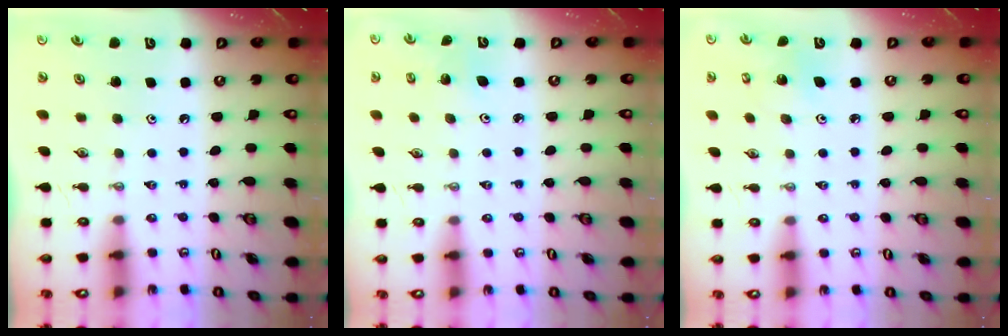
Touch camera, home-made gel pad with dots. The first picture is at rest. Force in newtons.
{"total": 1.1, "press": 1.1, "slide": 0.1}
{"total": 2.9, "press": 2.9, "slide": 0.2}